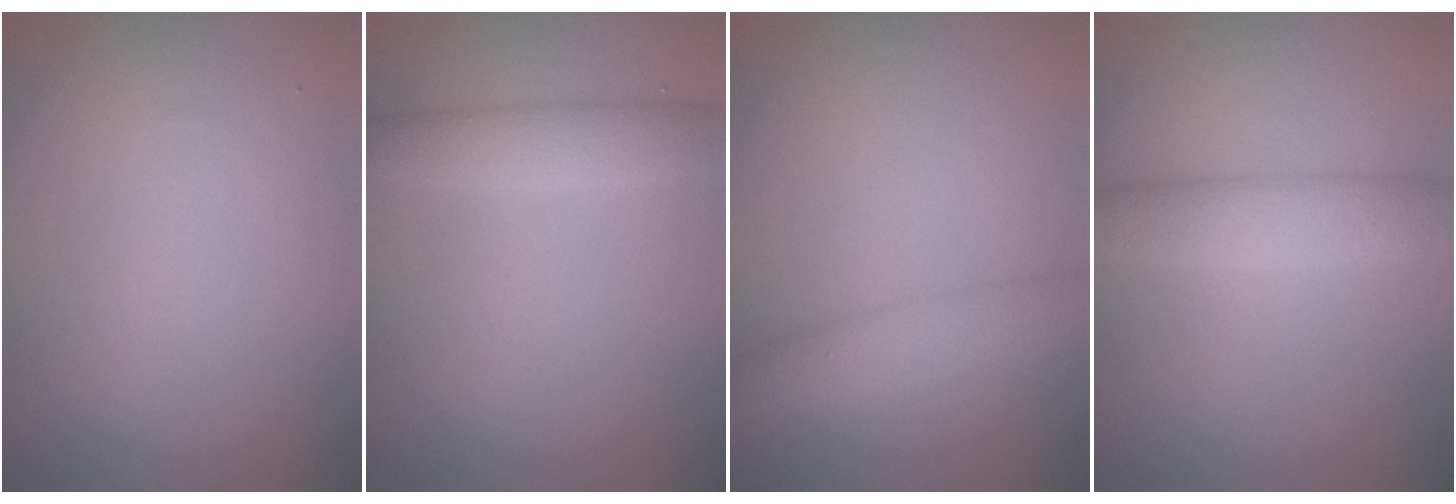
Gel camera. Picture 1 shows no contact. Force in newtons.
{"total": 2.8, "press": 2.8, "slide": 0.1}
{"total": 3.5, "press": 3.5, "slide": 0.1}
{"total": 4.1, "press": 4.1, "slide": 0.2}